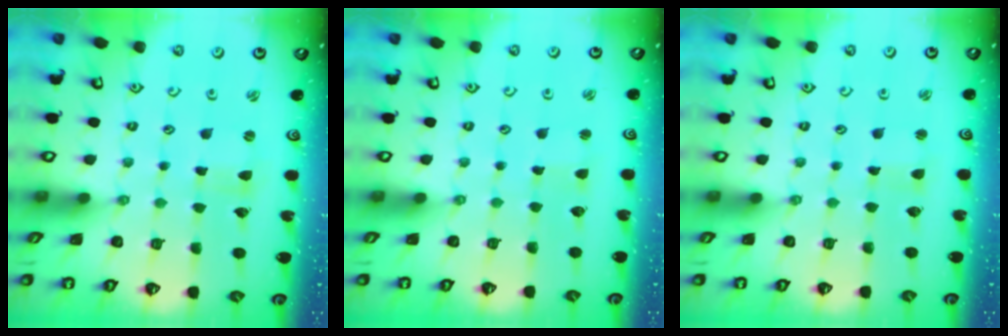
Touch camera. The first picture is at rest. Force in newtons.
{"total": 2.0, "press": 2.0, "slide": 0.4}
{"total": 2.3, "press": 2.3, "slide": 0.5}